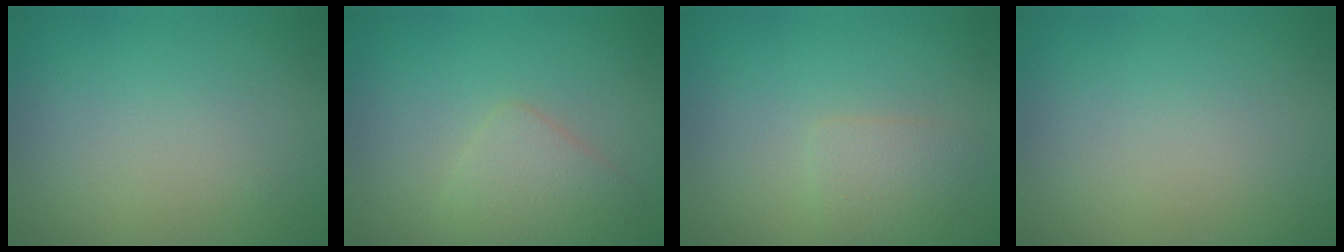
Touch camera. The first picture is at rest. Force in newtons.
{"total": 2.8, "press": 2.8, "slide": 0.0}
{"total": 1.9, "press": 1.9, "slide": 0.0}
{"total": 0.0}